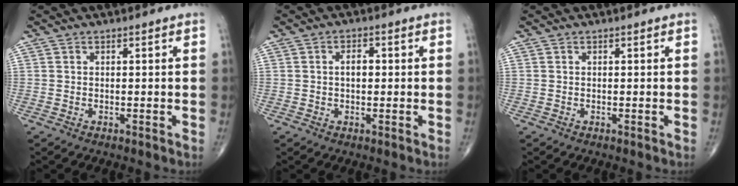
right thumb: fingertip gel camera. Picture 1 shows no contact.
{"total": 2.7, "force": [0.1, 1.6, 2.1], "torque": [-0.032, 0.008, -0.001]}
{"total": 0.0}